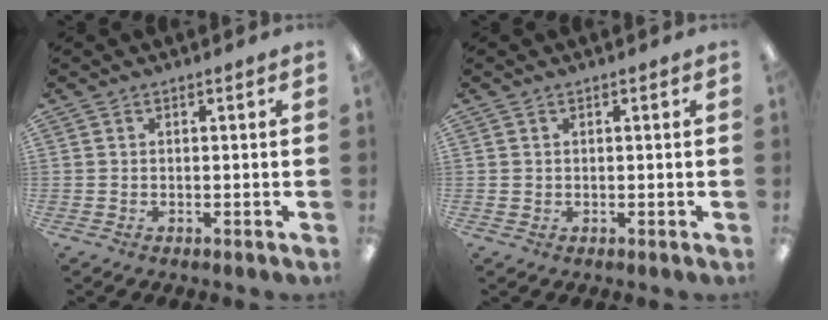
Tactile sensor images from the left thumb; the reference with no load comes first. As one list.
[{"total": 0.6, "force": [0.3, 0.5, -0.1], "torque": [0.001, 0.003, 0.006]}]